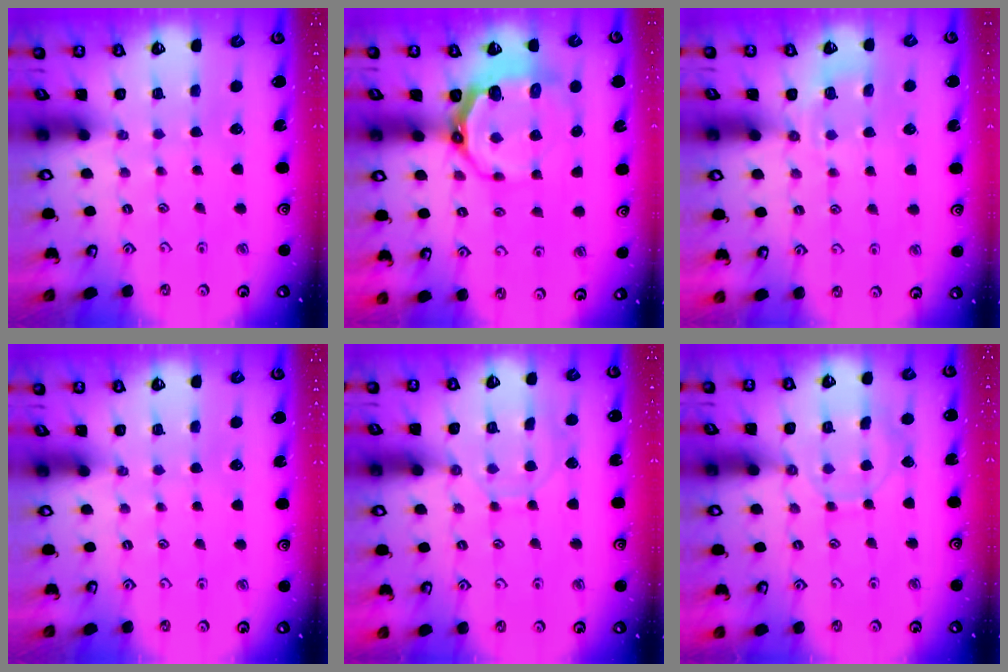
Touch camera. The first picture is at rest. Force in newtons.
{"total": 8.8, "press": 7.9, "slide": 3.9}
{"total": 5.5, "press": 5.3, "slide": 1.5}
{"total": 0.0}
{"total": 7.4, "press": 7.4, "slide": 0.7}
{"total": 8.9, "press": 8.9, "slide": 1.2}